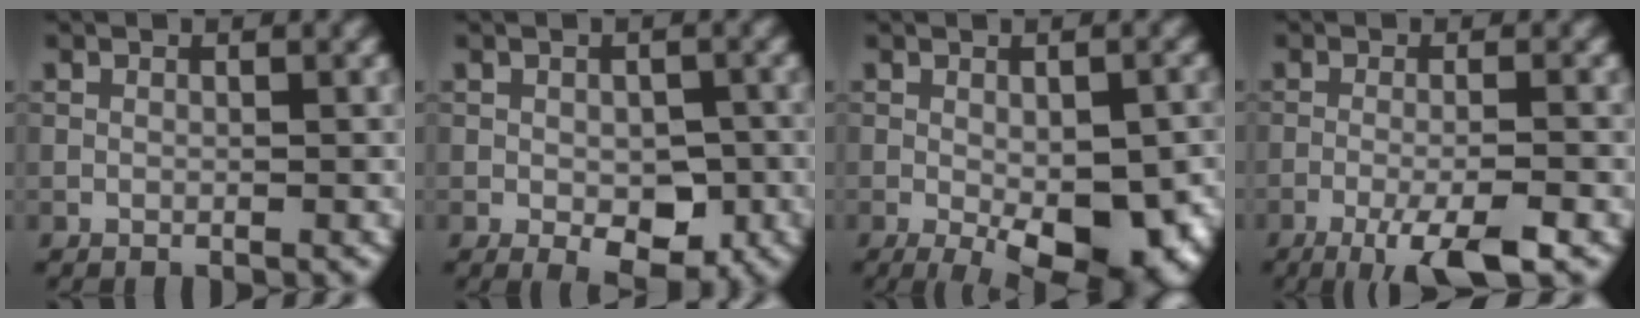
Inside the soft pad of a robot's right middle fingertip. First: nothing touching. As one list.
[{"total": 4.3, "force": [-1.3, 2.4, 3.4], "torque": [-0.044, -0.008, -0.016]}, {"total": 10.7, "force": [-3.6, 4.6, 9.0], "torque": [-0.124, -0.029, -0.036]}, {"total": 5.5, "force": [-3.3, 0.9, 4.3], "torque": [-0.071, 0.000, -0.061]}]